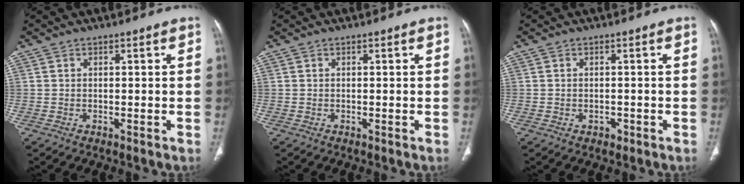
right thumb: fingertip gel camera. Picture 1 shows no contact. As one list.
[{"total": 0.0}, {"total": 1.3, "force": [-0.5, 1.0, 0.6], "torque": [-0.006, 0.003, -0.004]}]